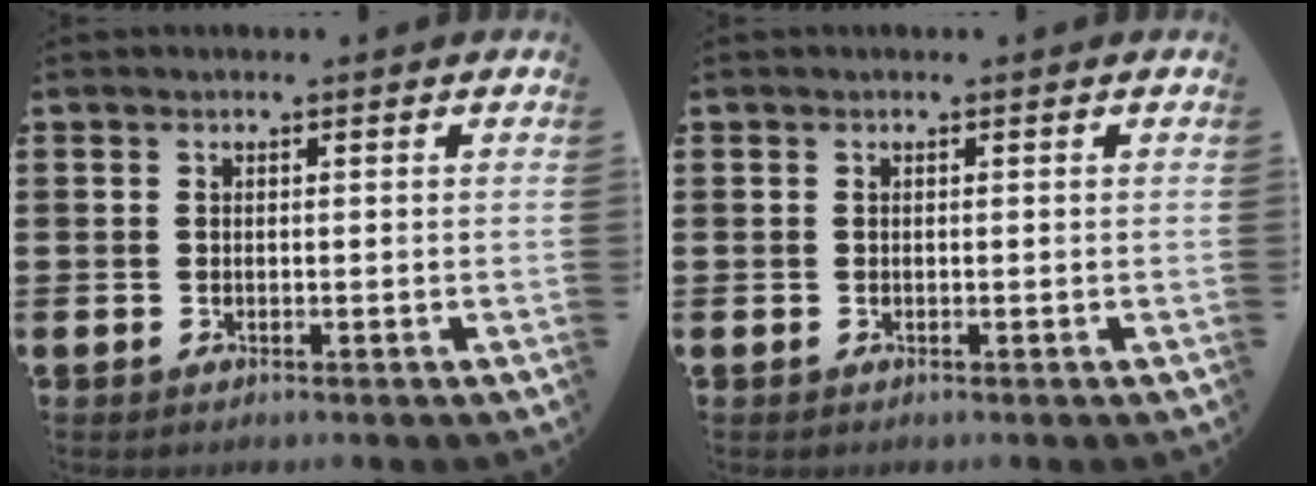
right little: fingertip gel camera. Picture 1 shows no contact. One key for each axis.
{"total": 0.0}